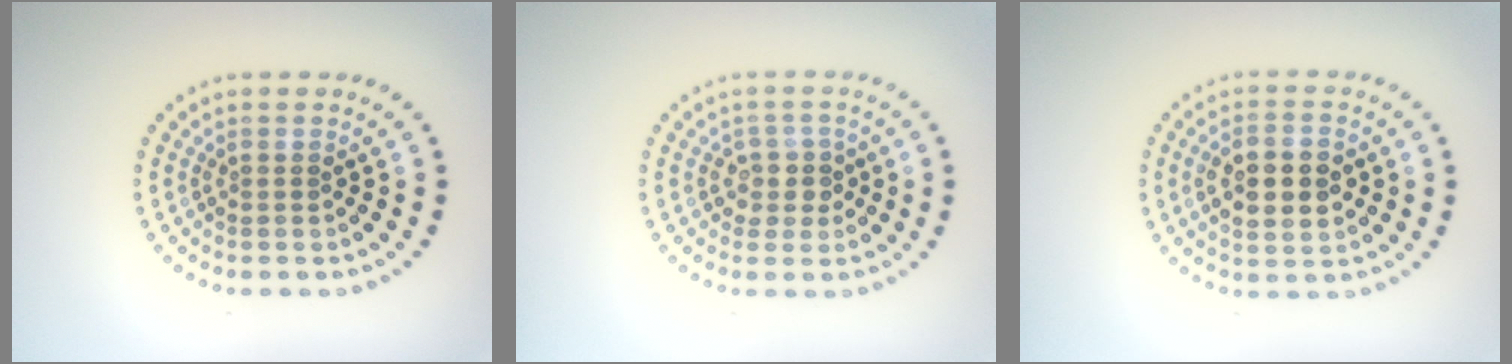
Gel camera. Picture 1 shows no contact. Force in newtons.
{"total": 2.2, "press": 2.0, "slide": 0.9}
{"total": 5.1, "press": 5.1, "slide": 0.3}